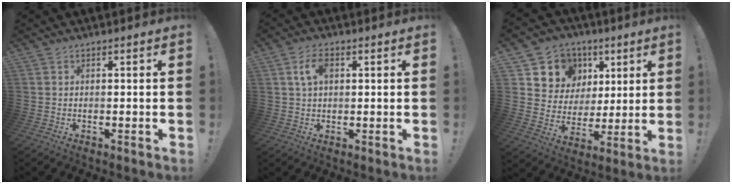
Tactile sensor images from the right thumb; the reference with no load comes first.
{"total": 5.9, "force": [1.8, 3.7, 4.2], "torque": [-0.074, 0.006, 0.032]}
{"total": 11.2, "force": [4.9, 9.9, 2.0], "torque": [-0.030, -0.033, 0.113]}